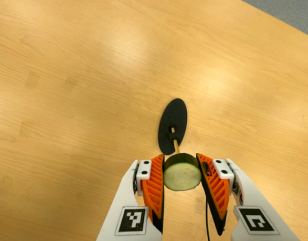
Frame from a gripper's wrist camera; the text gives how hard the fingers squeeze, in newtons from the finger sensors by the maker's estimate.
{"total": 12.2, "left": 11.0, "right": 13.5}